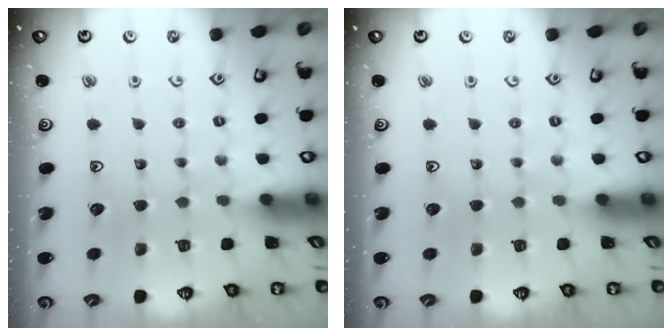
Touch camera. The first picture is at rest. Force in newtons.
{"total": 0.0}